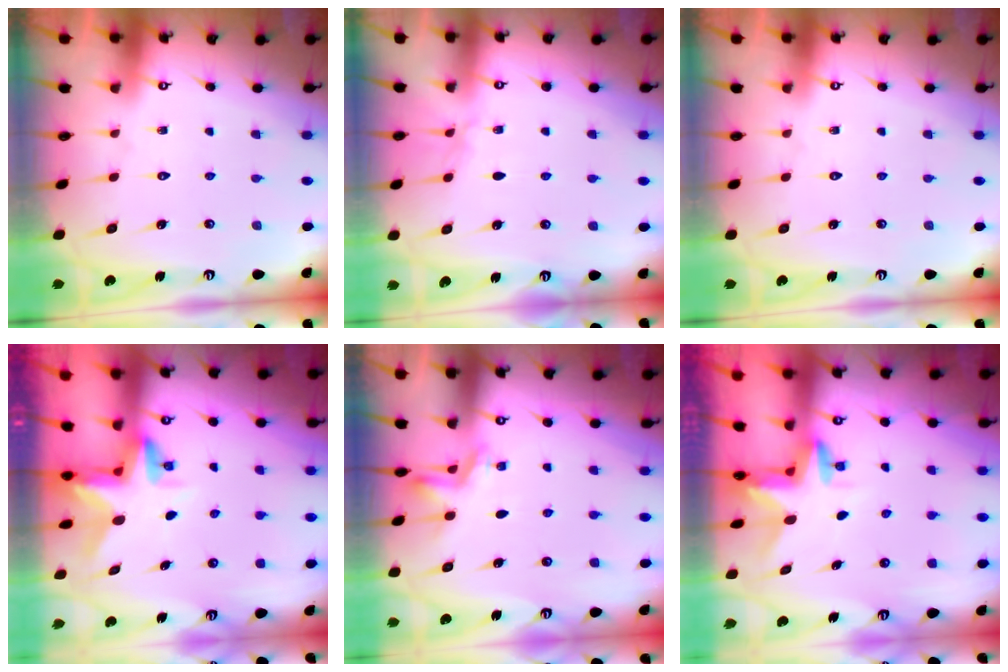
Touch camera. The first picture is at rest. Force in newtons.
{"total": 2.5, "press": 2.5, "slide": 0.5}
{"total": 0.0}
{"total": 3.5, "press": 3.5, "slide": 0.2}
{"total": 2.0, "press": 1.7, "slide": 1.0}
{"total": 3.0, "press": 3.0, "slide": 0.1}